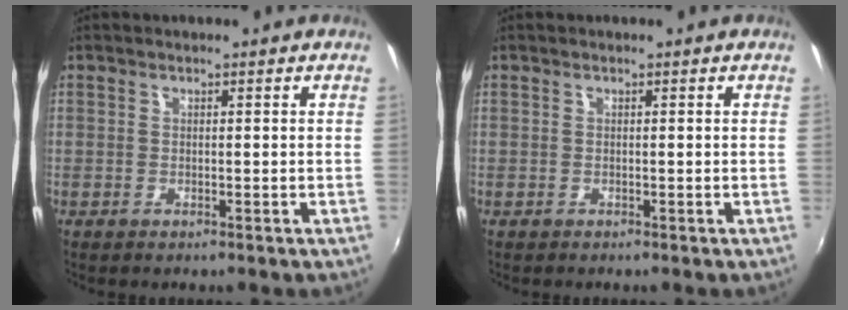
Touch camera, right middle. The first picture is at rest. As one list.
[{"total": 0.0}]